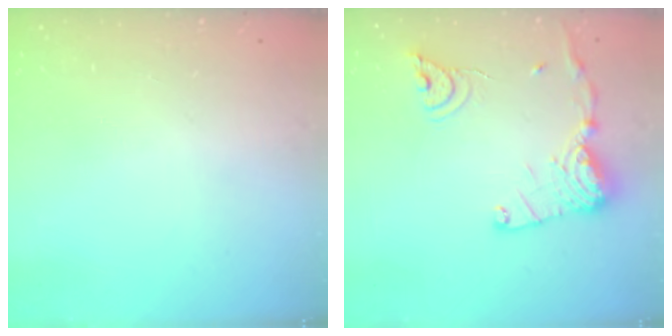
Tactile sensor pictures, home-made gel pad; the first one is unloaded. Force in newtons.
{"total": 15.3, "press": 15.3, "slide": 1.2}